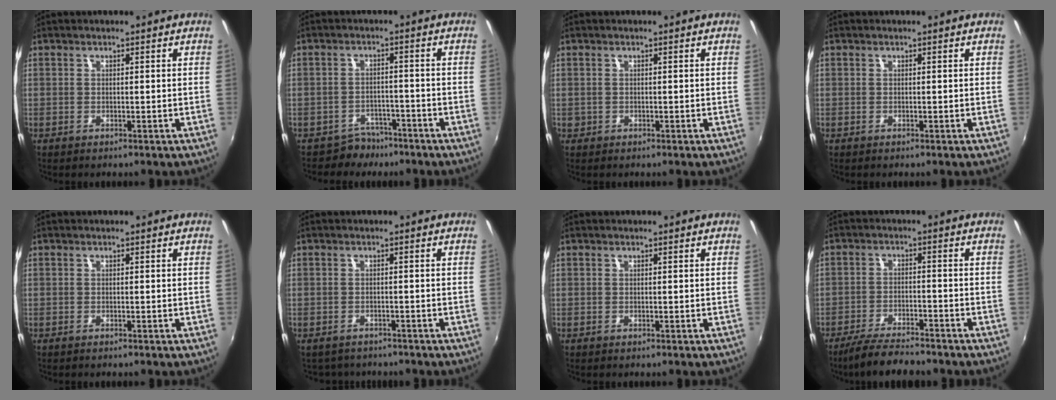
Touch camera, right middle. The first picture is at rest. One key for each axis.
{"total": 4.5, "fx": -3.7, "fy": 2.7, "fz": -0.1, "tx": -0.002, "ty": 0.012, "tz": -0.057}
{"total": 0.8, "fx": -0.3, "fy": 0.8, "fz": 0.1, "tx": -0.002, "ty": -0.004, "tz": -0.003}
{"total": 0.0}
{"total": 0.0}
{"total": 3.8, "fx": -3.4, "fy": 1.6, "fz": 0.4, "tx": -0.017, "ty": -0.012, "tz": -0.052}
{"total": 0.0}
{"total": 8.7, "fx": -7.6, "fy": 1.7, "fz": 3.9, "tx": -0.096, "ty": -0.017, "tz": -0.129}